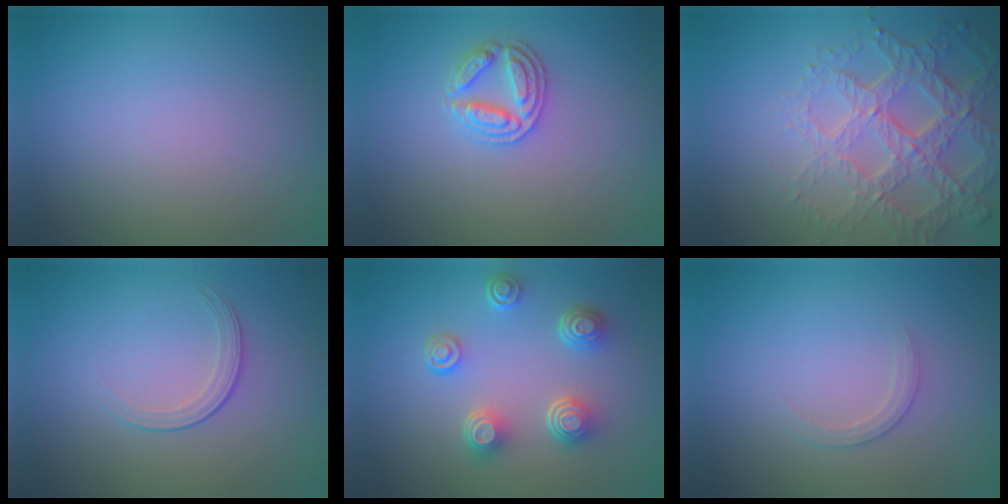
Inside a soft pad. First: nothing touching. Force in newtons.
{"total": 2.8, "press": 2.8, "slide": 0.2}
{"total": 7.4, "press": 5.2, "slide": 5.2}
{"total": 1.7, "press": 0.9, "slide": 1.4}
{"total": 4.9, "press": 3.5, "slide": 3.4}
{"total": 1.3, "press": 1.3, "slide": 0.1}